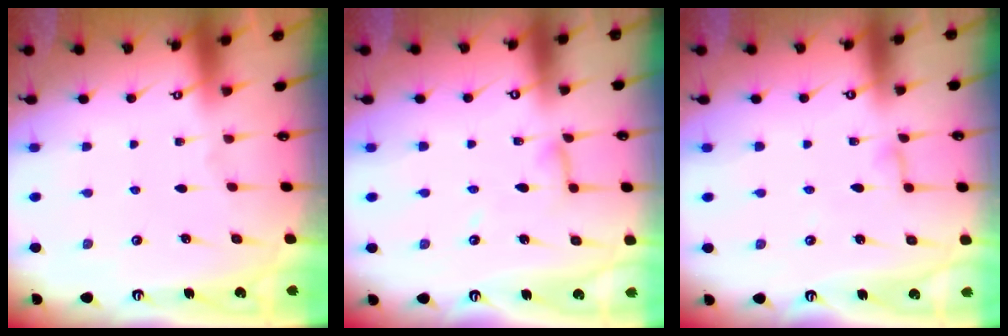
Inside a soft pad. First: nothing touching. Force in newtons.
{"total": 5.3, "press": 5.2, "slide": 0.4}
{"total": 3.1, "press": 3.1, "slide": 0.3}